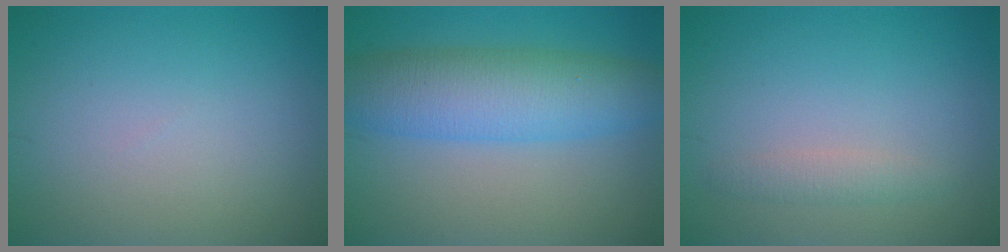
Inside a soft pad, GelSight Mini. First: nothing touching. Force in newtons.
{"total": 7.3, "press": 7.3, "slide": 0.1}
{"total": 1.4, "press": 1.4, "slide": 0.0}